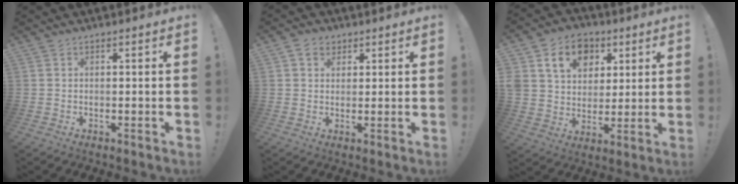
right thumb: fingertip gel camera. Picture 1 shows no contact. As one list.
[{"total": 4.4, "force": [2.2, 3.4, 1.7], "torque": [-0.023, -0.004, 0.039]}, {"total": 14.7, "force": [6.1, 11.5, 6.9], "torque": [-0.099, -0.018, 0.118]}]